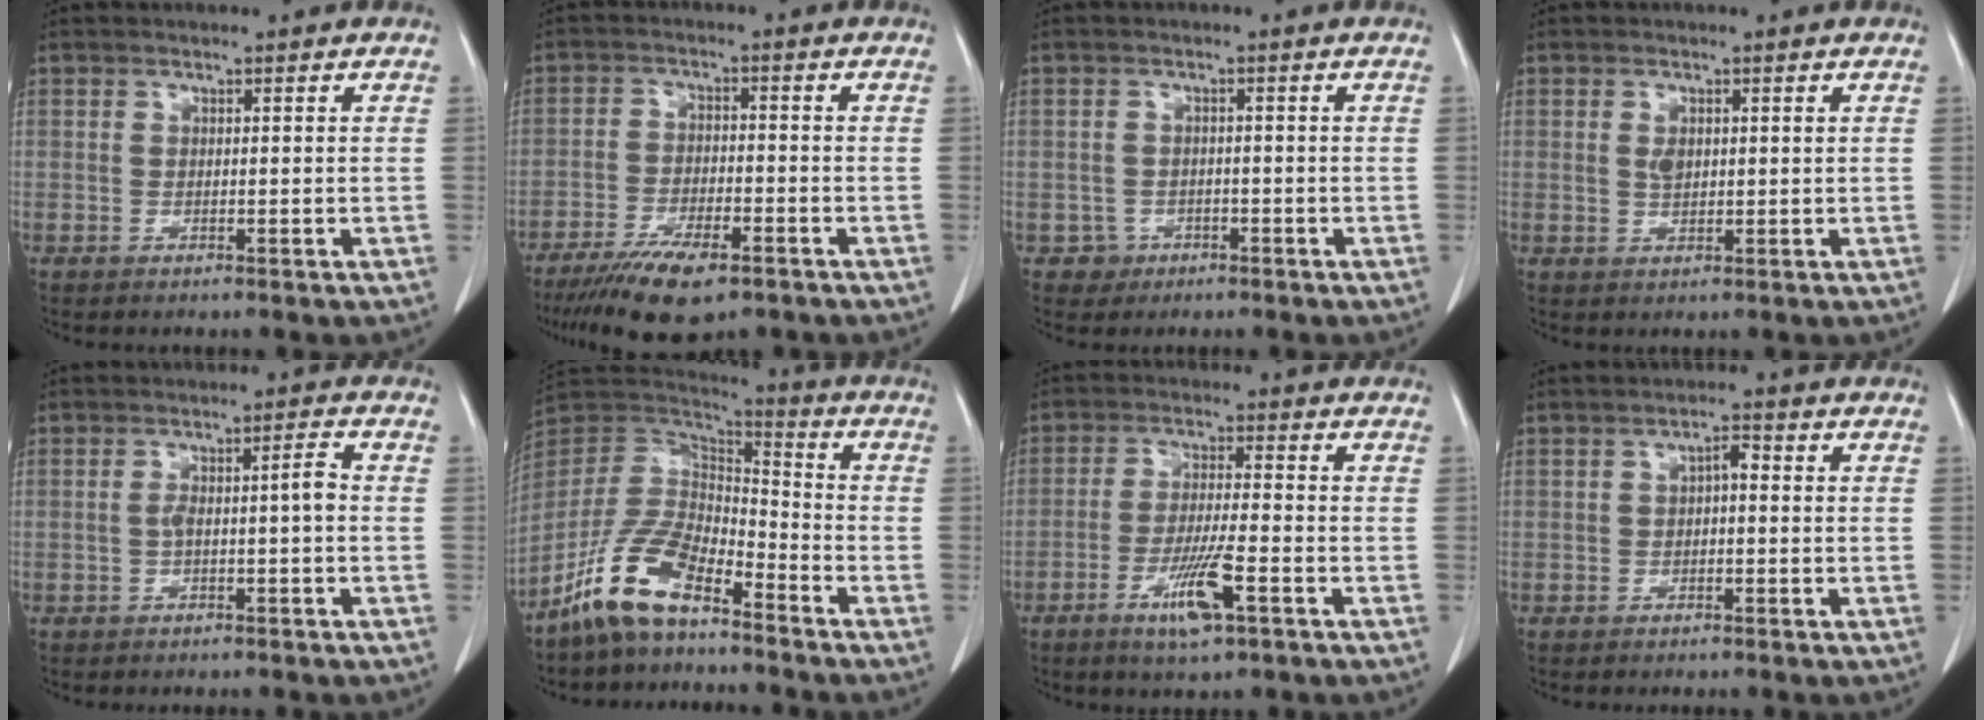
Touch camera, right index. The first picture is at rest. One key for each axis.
{"total": 9.8, "fx": -6.8, "fy": 2.7, "fz": 6.5, "tx": -0.112, "ty": -0.017, "tz": -0.112}
{"total": 2.5, "fx": -1.1, "fy": 2.2, "fz": -0.3, "tx": 0.012, "ty": 0.014, "tz": -0.014}
{"total": 2.1, "fx": 0.5, "fy": 1.1, "fz": 1.8, "tx": -0.033, "ty": 0.001, "tz": 0.011}
{"total": 3.5, "fx": -0.6, "fy": 0.2, "fz": 3.5, "tx": -0.059, "ty": 0.013, "tz": -0.007}
{"total": 12.2, "fx": -8.6, "fy": 4.5, "fz": 7.5, "tx": -0.165, "ty": 0.015, "tz": -0.168}
{"total": 7.6, "fx": -3.8, "fy": 0.5, "fz": 6.6, "tx": -0.127, "ty": -0.012, "tz": -0.065}
{"total": 2.0, "fx": 0.0, "fy": 0.8, "fz": 1.8, "tx": -0.027, "ty": 0.008, "tz": -0.002}